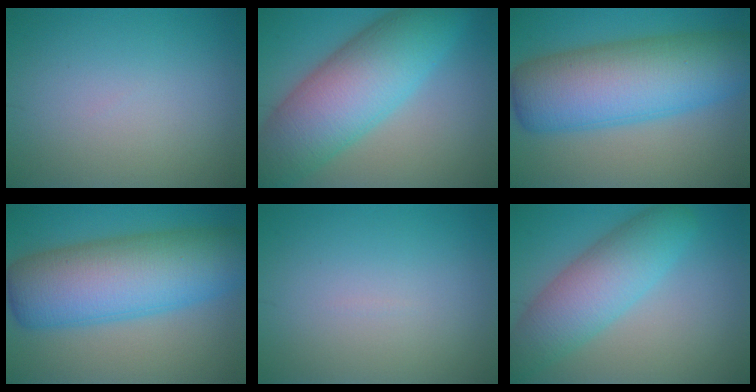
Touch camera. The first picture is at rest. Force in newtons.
{"total": 11.2, "press": 11.2, "slide": 0.2}
{"total": 11.8, "press": 11.8, "slide": 0.0}
{"total": 11.8, "press": 11.8, "slide": 0.0}
{"total": 0.0}
{"total": 6.7, "press": 6.7, "slide": 0.2}